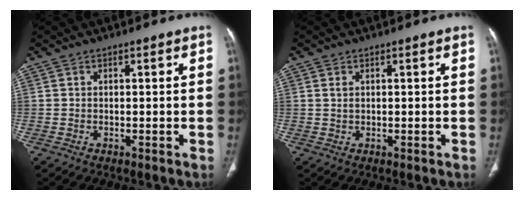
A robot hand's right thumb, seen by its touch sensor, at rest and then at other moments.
{"total": 1.1, "force": [0.5, 0.6, 0.8], "torque": [-0.021, 0.003, 0.013]}